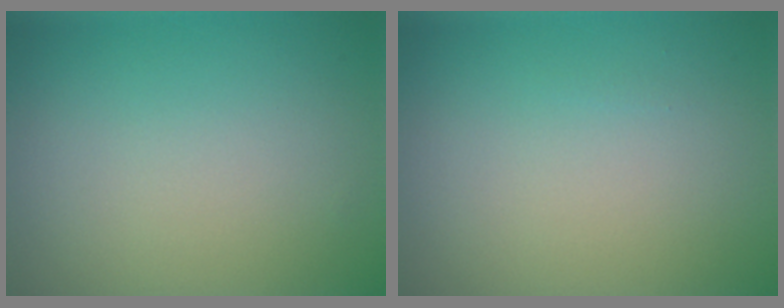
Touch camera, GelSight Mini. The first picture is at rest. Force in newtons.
{"total": 0.0}